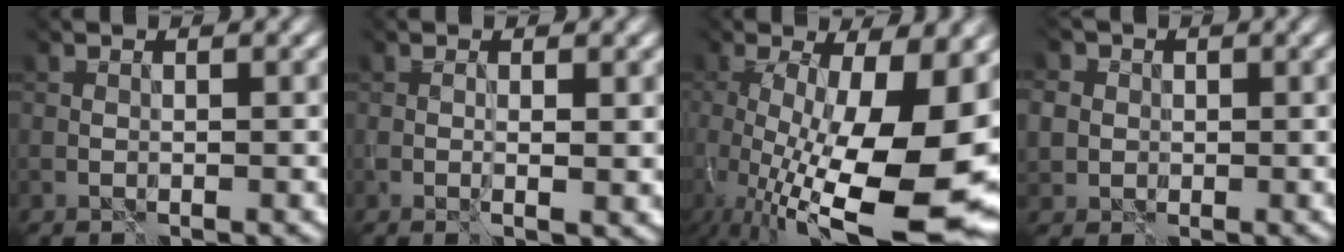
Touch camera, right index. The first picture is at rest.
{"total": 1.4, "force": [0.0, 0.2, 1.3], "torque": [-0.026, -0.006, 0.003]}
{"total": 16.9, "force": [-3.8, 6.4, 15.2], "torque": [-0.234, -0.034, -0.045]}
{"total": 5.5, "force": [1.9, 4.8, 2.0], "torque": [-0.042, 0.025, 0.016]}